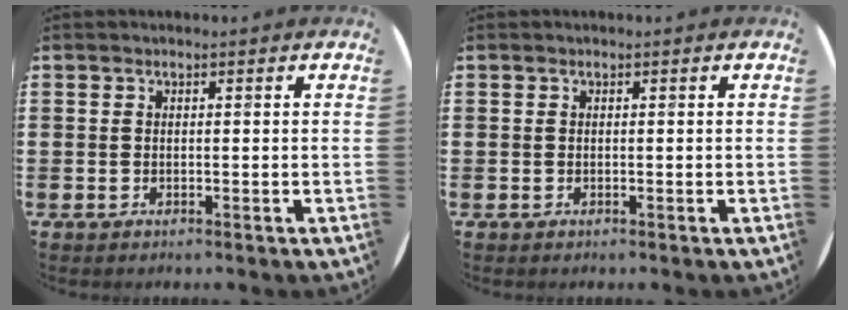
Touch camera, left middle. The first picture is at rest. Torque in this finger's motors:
{"motor_torque": [0.00, 0.00, 0.00, 0.01]}